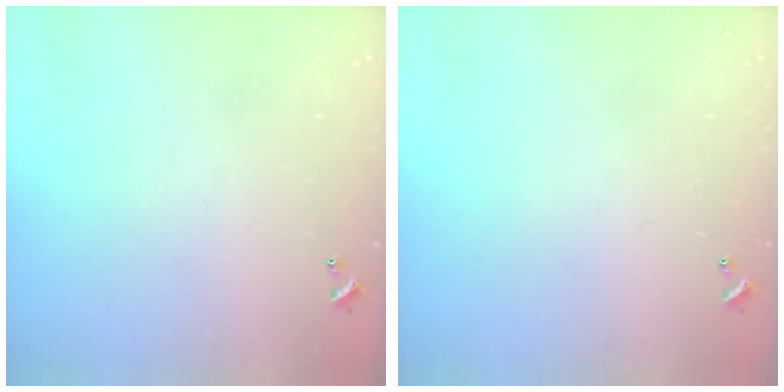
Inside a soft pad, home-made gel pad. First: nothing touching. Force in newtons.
{"total": 0.0}